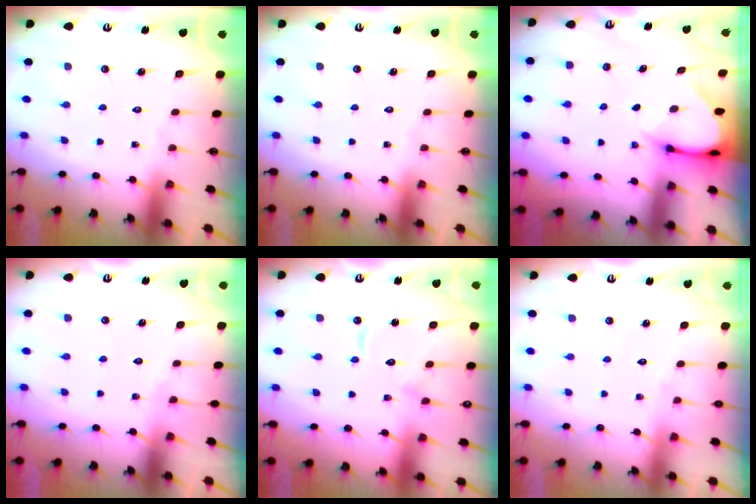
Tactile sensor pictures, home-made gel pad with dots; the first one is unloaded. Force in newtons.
{"total": 0.0}
{"total": 3.4, "press": 3.4, "slide": 0.2}
{"total": 4.5, "press": 4.4, "slide": 0.5}
{"total": 10.4, "press": 10.4, "slide": 0.9}
{"total": 2.8, "press": 2.8, "slide": 0.4}